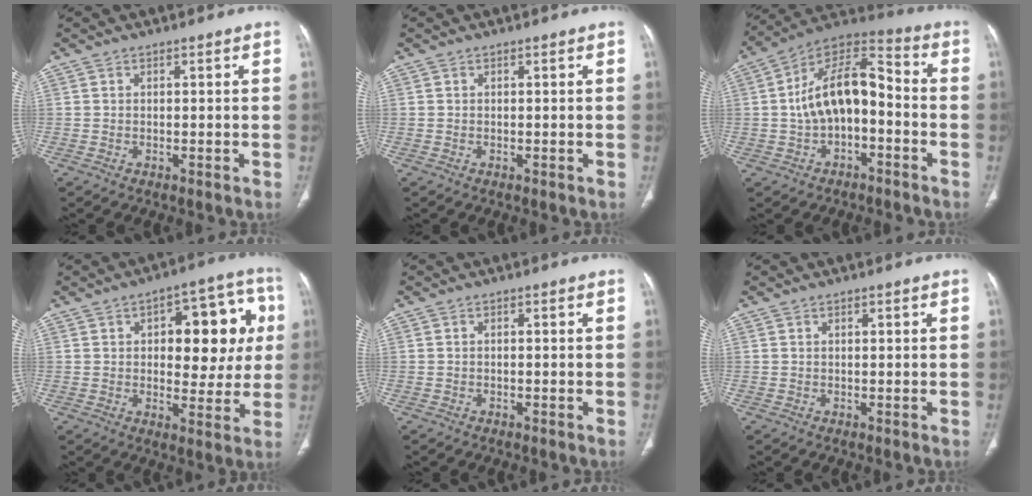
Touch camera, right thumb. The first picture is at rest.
{"total": 0.0}
{"total": 14.9, "force": [-1.7, 8.4, 12.2], "torque": [-0.196, 0.056, -0.039]}
{"total": 17.0, "force": [3.2, 8.7, 14.3], "torque": [-0.132, 0.015, 0.042]}
{"total": 0.0}
{"total": 0.6, "force": [0.3, 0.2, 0.5], "torque": [-0.013, 0.001, 0.006]}